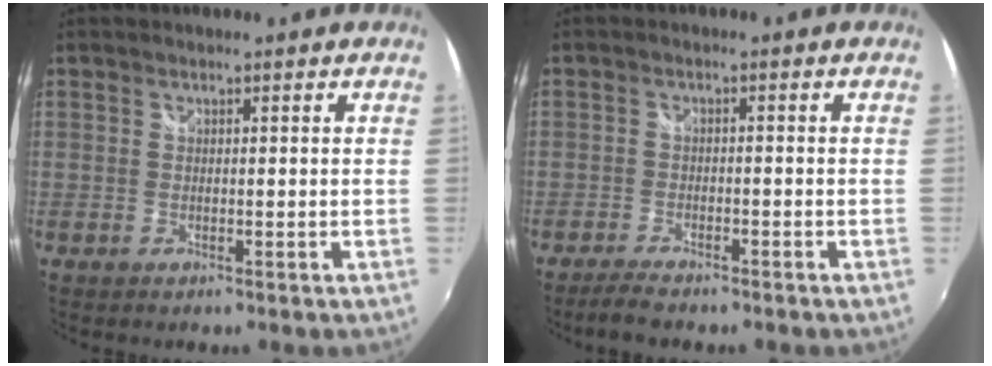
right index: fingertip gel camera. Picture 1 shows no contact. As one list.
[{"total": 4.8, "force": [-4.1, 1.1, 2.2], "torque": [-0.060, -0.010, -0.072]}]